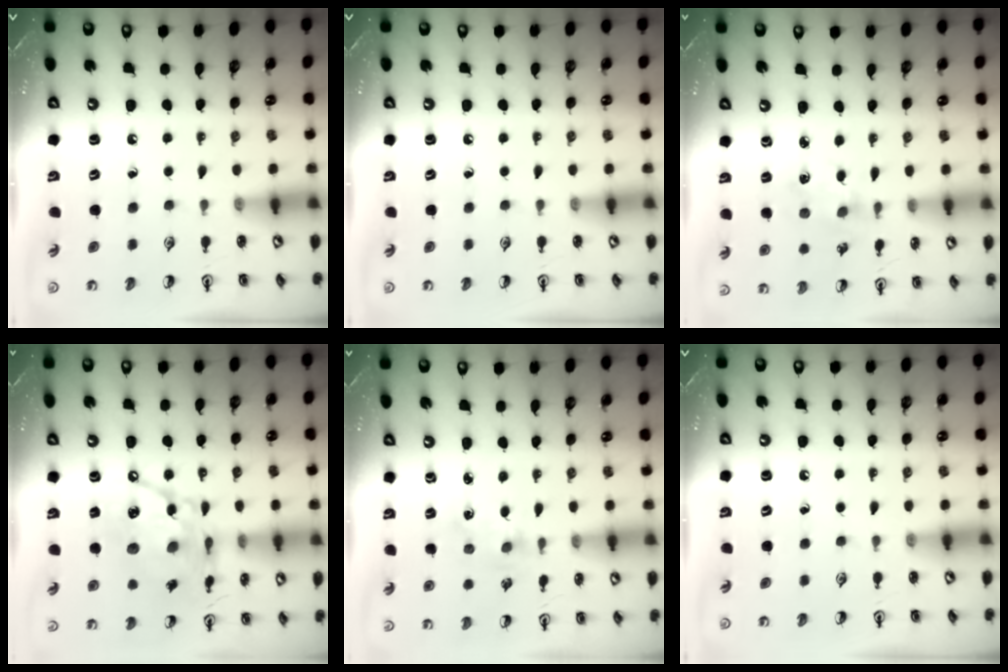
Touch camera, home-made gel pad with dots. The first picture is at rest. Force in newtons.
{"total": 0.0}
{"total": 2.9, "press": 2.8, "slide": 0.4}
{"total": 15.4, "press": 15.4, "slide": 1.2}
{"total": 1.2, "press": 1.2, "slide": 0.2}
{"total": 0.0}